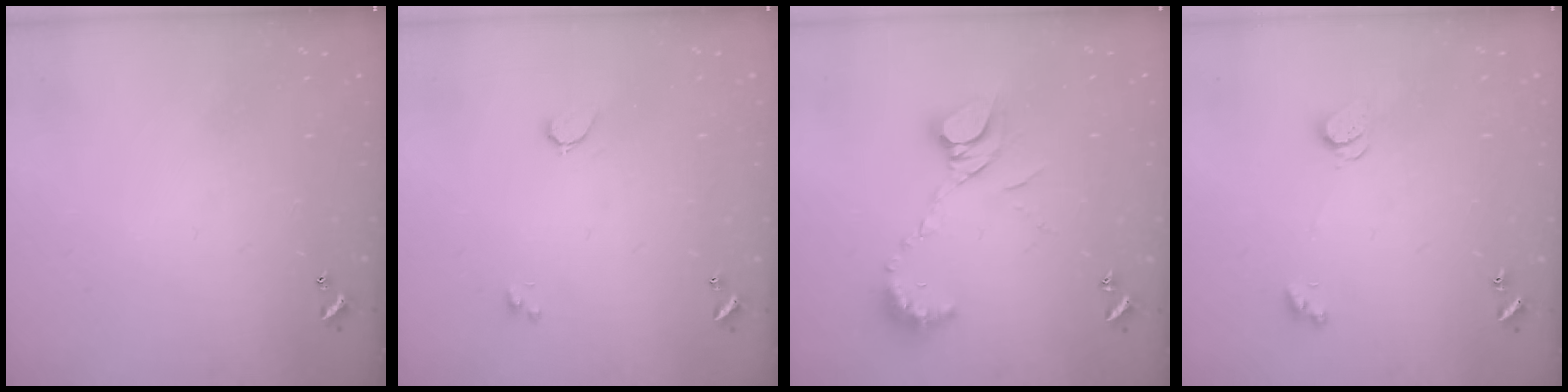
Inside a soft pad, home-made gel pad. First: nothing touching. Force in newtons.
{"total": 0.8, "press": 0.7, "slide": 0.4}
{"total": 9.8, "press": 9.8, "slide": 1.0}
{"total": 2.5, "press": 2.4, "slide": 0.3}